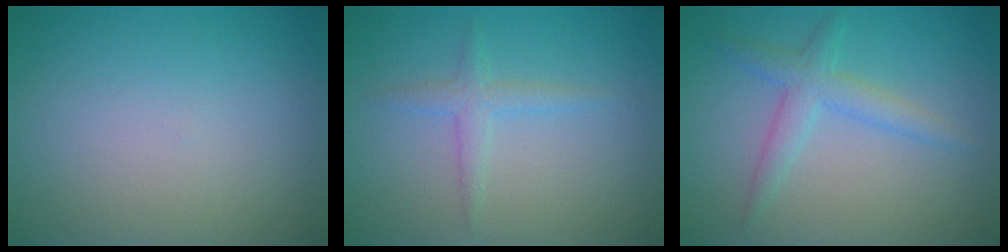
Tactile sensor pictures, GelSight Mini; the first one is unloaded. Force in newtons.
{"total": 1.7, "press": 1.7, "slide": 0.1}
{"total": 2.8, "press": 2.8, "slide": 0.1}